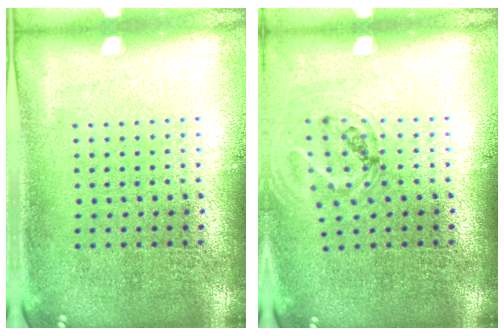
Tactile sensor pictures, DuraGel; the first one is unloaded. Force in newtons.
{"total": 0.9, "press": 0.9, "slide": 0.0}